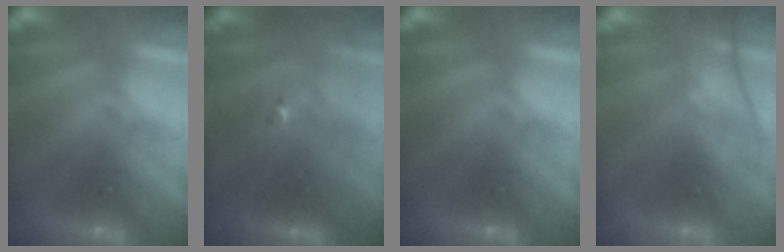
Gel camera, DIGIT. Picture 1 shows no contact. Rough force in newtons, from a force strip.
{"total": 4.4}
{"total": 0.0}
{"total": 3.4}